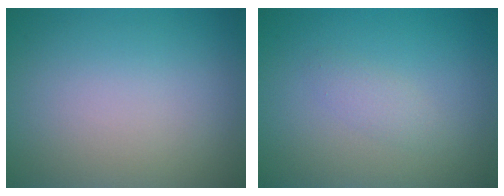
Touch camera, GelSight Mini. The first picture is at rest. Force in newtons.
{"total": 1.2, "press": 1.2, "slide": 0.0}